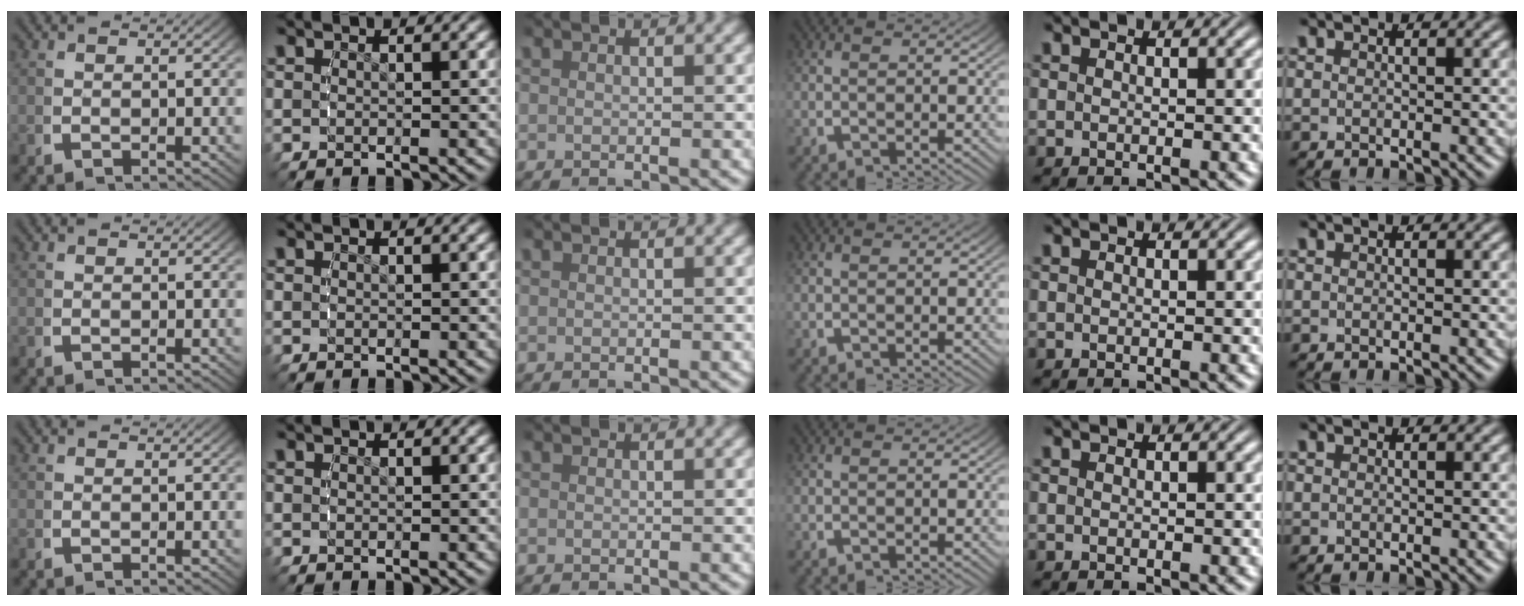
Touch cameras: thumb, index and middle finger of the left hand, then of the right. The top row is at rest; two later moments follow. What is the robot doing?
{"motion": "reach", "object": "toothpaste"}